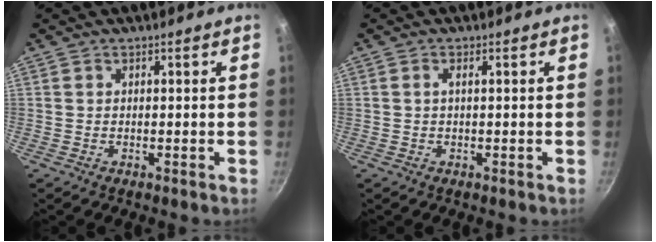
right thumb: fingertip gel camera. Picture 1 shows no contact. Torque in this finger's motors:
{"motor_torque": [-0.67, -0.02, -0.21, 0.39, 0.07]}